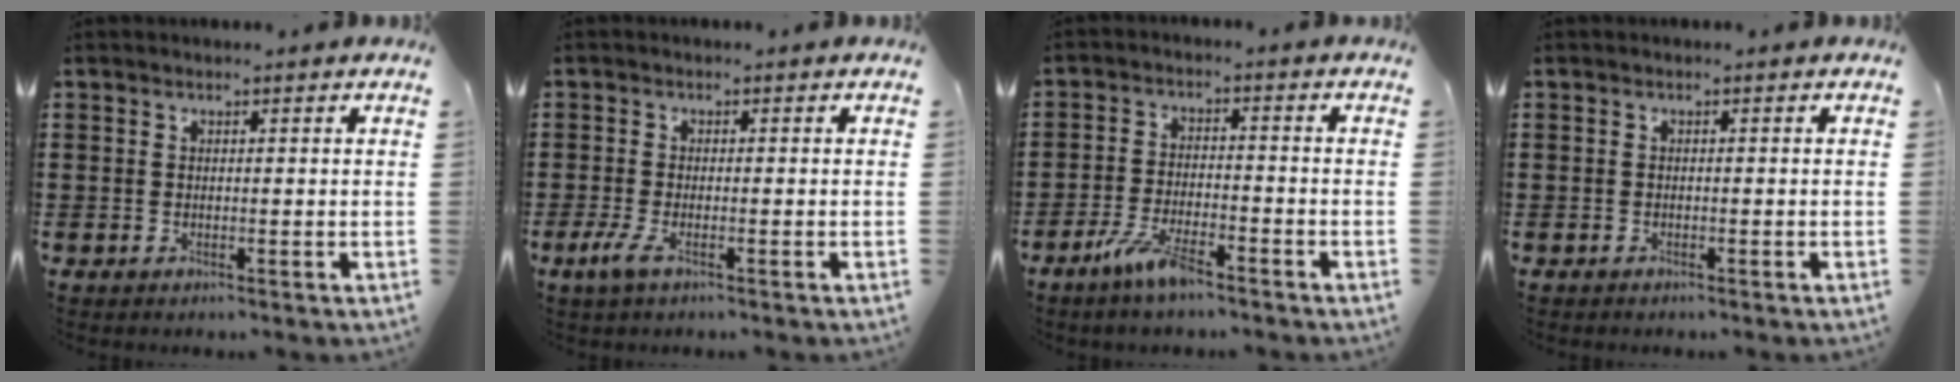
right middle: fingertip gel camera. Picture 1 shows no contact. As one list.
[{"total": 2.6, "force": [-1.3, 0.8, 2.1], "torque": [-0.057, -0.008, -0.030]}, {"total": 5.7, "force": [-4.0, 1.2, 3.9], "torque": [-0.080, -0.003, -0.075]}, {"total": 0.6, "force": [-0.5, 0.4, -0.1], "torque": [0.002, 0.003, -0.012]}]